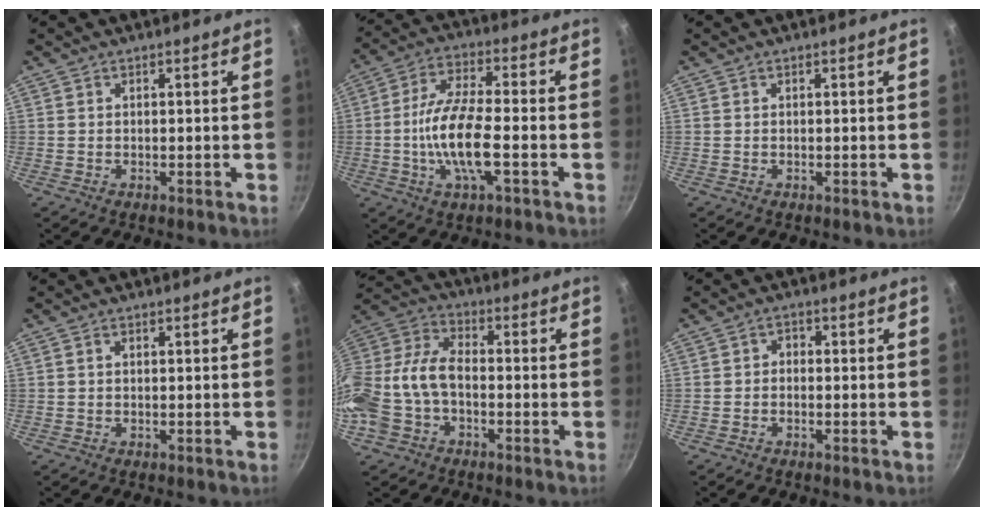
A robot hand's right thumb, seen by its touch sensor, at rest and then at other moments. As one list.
[{"total": 12.2, "force": [-3.0, 4.0, 11.2], "torque": [-0.214, 0.024, -0.067]}, {"total": 0.0}, {"total": 0.9, "force": [0.2, 0.6, 0.6], "torque": [-0.008, 0.004, 0.003]}, {"total": 15.6, "force": [-3.8, 10.7, 10.8], "torque": [-0.223, 0.049, -0.087]}, {"total": 1.8, "force": [-0.5, 1.5, 0.9], "torque": [-0.011, 0.012, -0.014]}]